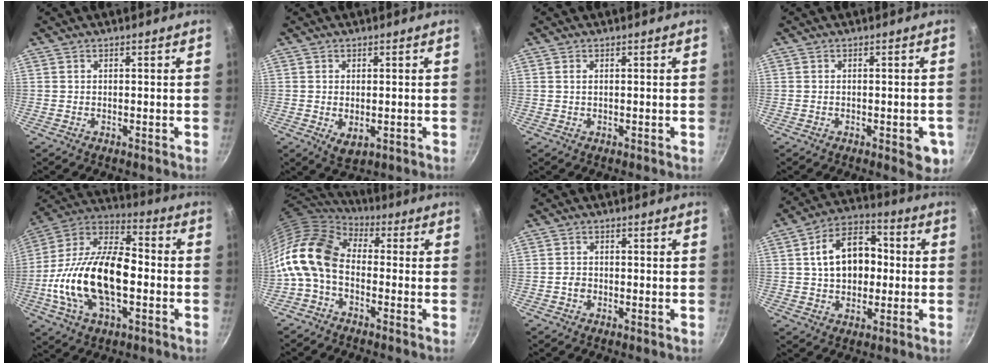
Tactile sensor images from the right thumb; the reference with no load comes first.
{"total": 3.7, "force": [-0.4, 2.2, 3.0], "torque": [-0.048, -0.013, -0.002]}
{"total": 0.8, "force": [0.2, 0.4, 0.7], "torque": [-0.013, 0.001, 0.003]}
{"total": 5.3, "force": [-1.8, 2.1, 4.5], "torque": [-0.040, -0.001, -0.022]}
{"total": 23.5, "force": [-3.8, 12.8, 19.3], "torque": [-0.347, 0.045, -0.082]}
{"total": 13.9, "force": [-1.9, 9.1, 10.3], "torque": [-0.189, 0.033, -0.060]}
{"total": 4.0, "force": [-1.0, 3.1, 2.3], "torque": [-0.032, 0.012, -0.022]}
{"total": 14.1, "force": [1.1, 10.0, 9.8], "torque": [-0.124, 0.027, 0.008]}